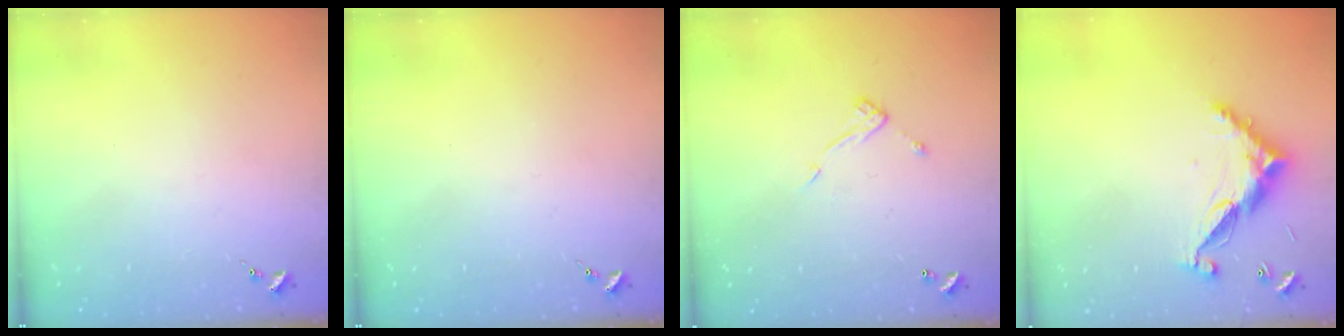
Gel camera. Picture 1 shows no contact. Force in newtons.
{"total": 0.0}
{"total": 8.2, "press": 8.1, "slide": 0.4}
{"total": 11.5, "press": 11.5, "slide": 0.4}